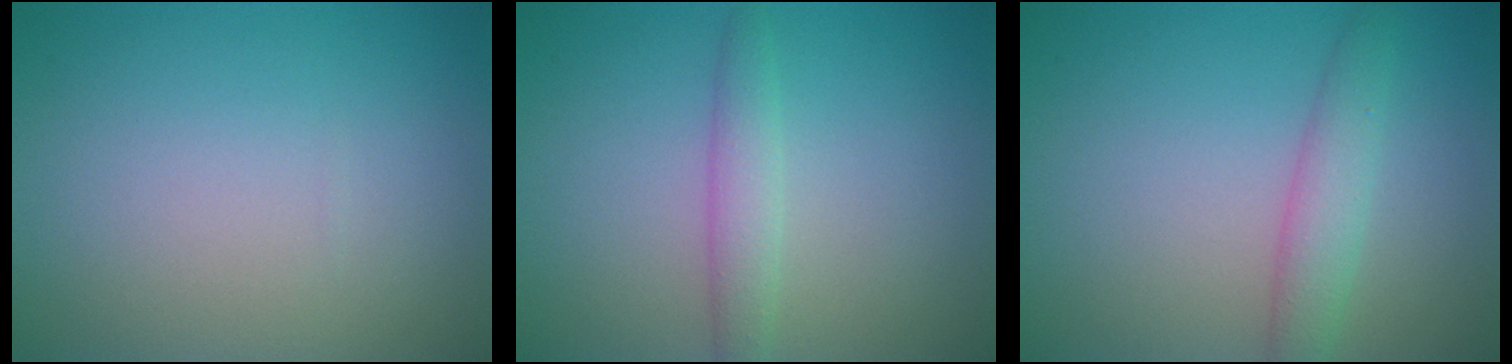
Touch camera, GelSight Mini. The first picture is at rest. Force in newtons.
{"total": 2.1, "press": 2.1, "slide": 0.1}
{"total": 2.7, "press": 2.6, "slide": 0.2}